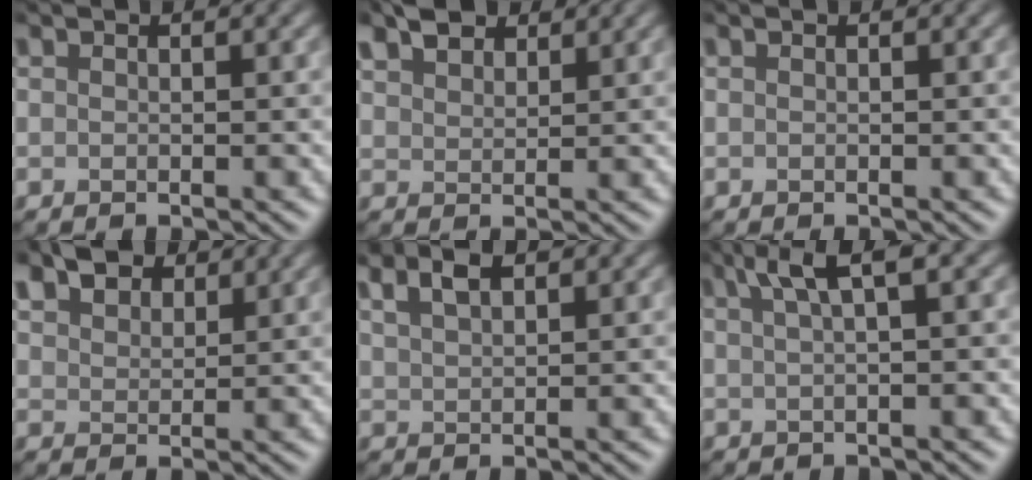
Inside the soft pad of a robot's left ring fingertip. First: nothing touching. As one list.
[{"total": 3.1, "force": [2.4, 1.5, 1.3], "torque": [-0.037, 0.013, 0.047]}, {"total": 0.0}, {"total": 4.7, "force": [3.3, 2.5, 2.1], "torque": [-0.057, 0.009, 0.062]}, {"total": 2.9, "force": [1.8, 1.2, 2.0], "torque": [-0.049, 0.012, 0.038]}, {"total": 3.5, "force": [1.7, 0.4, 3.0], "torque": [-0.054, 0.012, 0.031]}]